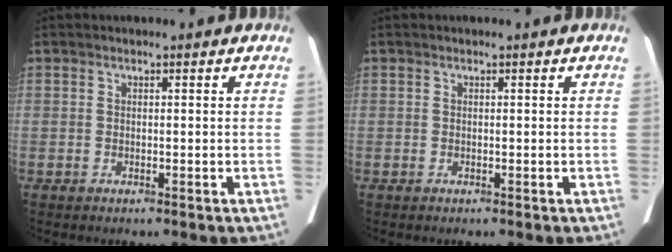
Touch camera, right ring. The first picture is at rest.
{"total": 0.0}